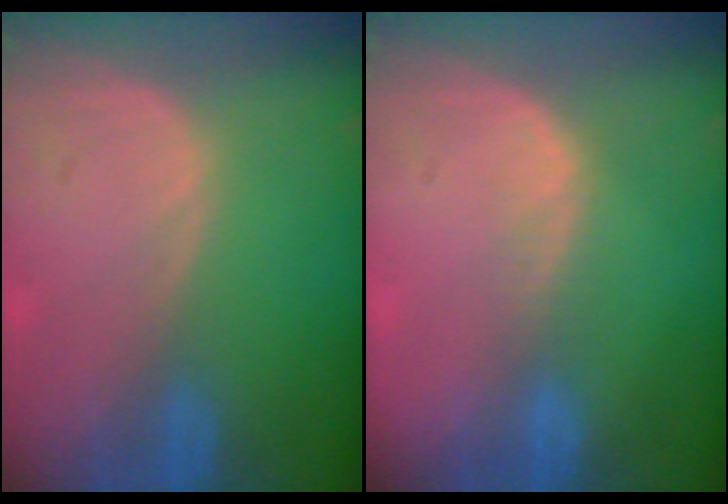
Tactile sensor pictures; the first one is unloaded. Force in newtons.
{"total": 2.3, "press": 1.6, "slide": 1.6}